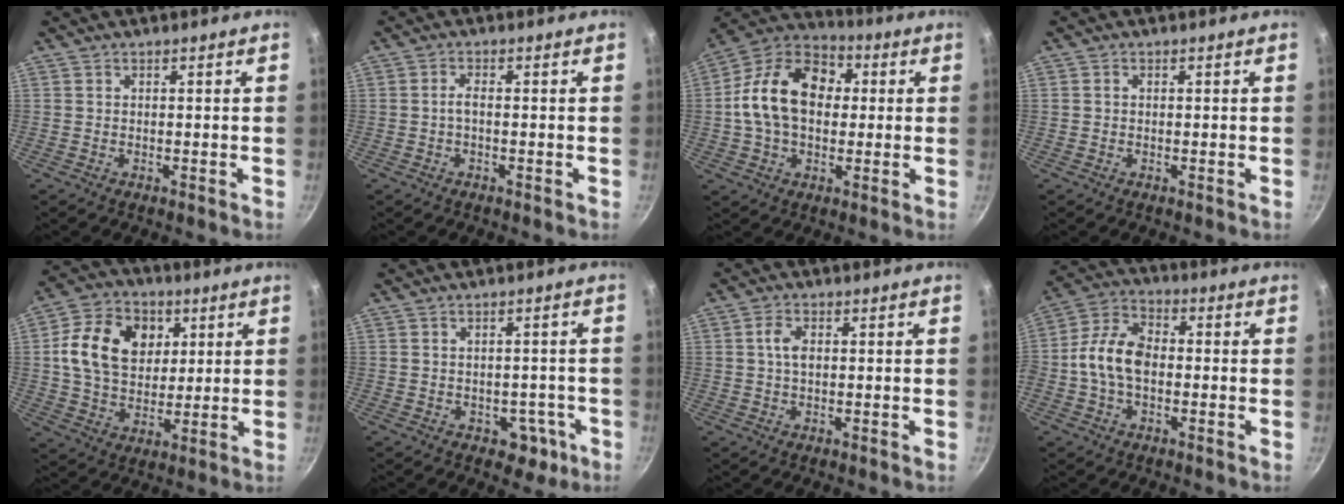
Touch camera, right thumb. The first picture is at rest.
{"total": 1.7, "force": [-0.5, 0.5, 1.5], "torque": [-0.036, 0.010, -0.012]}
{"total": 17.6, "force": [1.3, 12.6, 12.3], "torque": [-0.182, 0.033, 0.005]}
{"total": 0.6, "force": [0.0, 0.5, 0.3], "torque": [-0.004, 0.004, 0.000]}
{"total": 16.0, "force": [4.0, 12.1, 9.7], "torque": [-0.147, 0.000, 0.062]}
{"total": 4.8, "force": [-1.9, 3.7, 2.5], "torque": [-0.003, 0.028, -0.004]}
{"total": 3.3, "force": [0.4, 1.9, 2.6], "torque": [-0.048, 0.005, 0.005]}
{"total": 10.9, "force": [-1.0, 7.2, 8.2], "torque": [-0.141, 0.035, -0.035]}